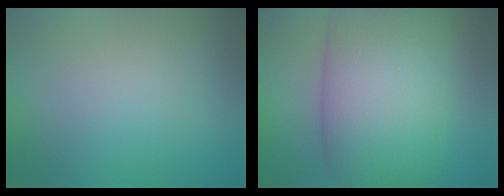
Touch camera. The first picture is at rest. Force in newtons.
{"total": 13.6, "press": 13.5, "slide": 0.6}